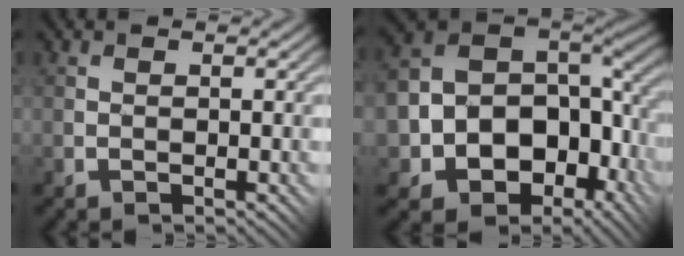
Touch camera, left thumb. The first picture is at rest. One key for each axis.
{"total": 16.1, "fx": -3.0, "fy": 12.3, "fz": 10.0, "tx": -0.204, "ty": -0.032, "tz": -0.024}